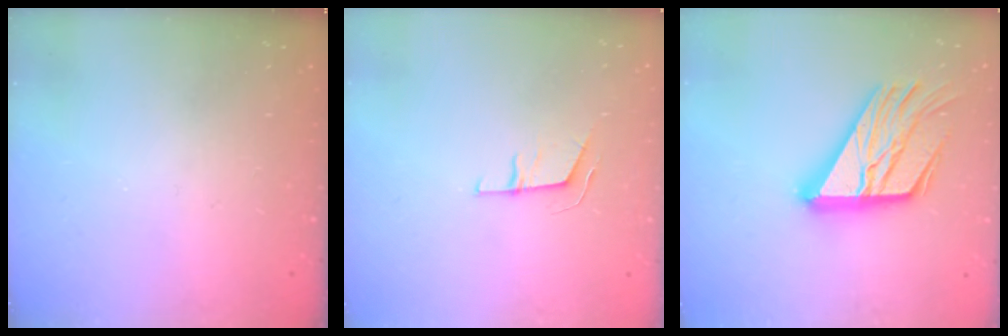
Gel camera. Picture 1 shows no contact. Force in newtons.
{"total": 6.1, "press": 6.1, "slide": 1.0}
{"total": 21.7, "press": 21.6, "slide": 2.2}